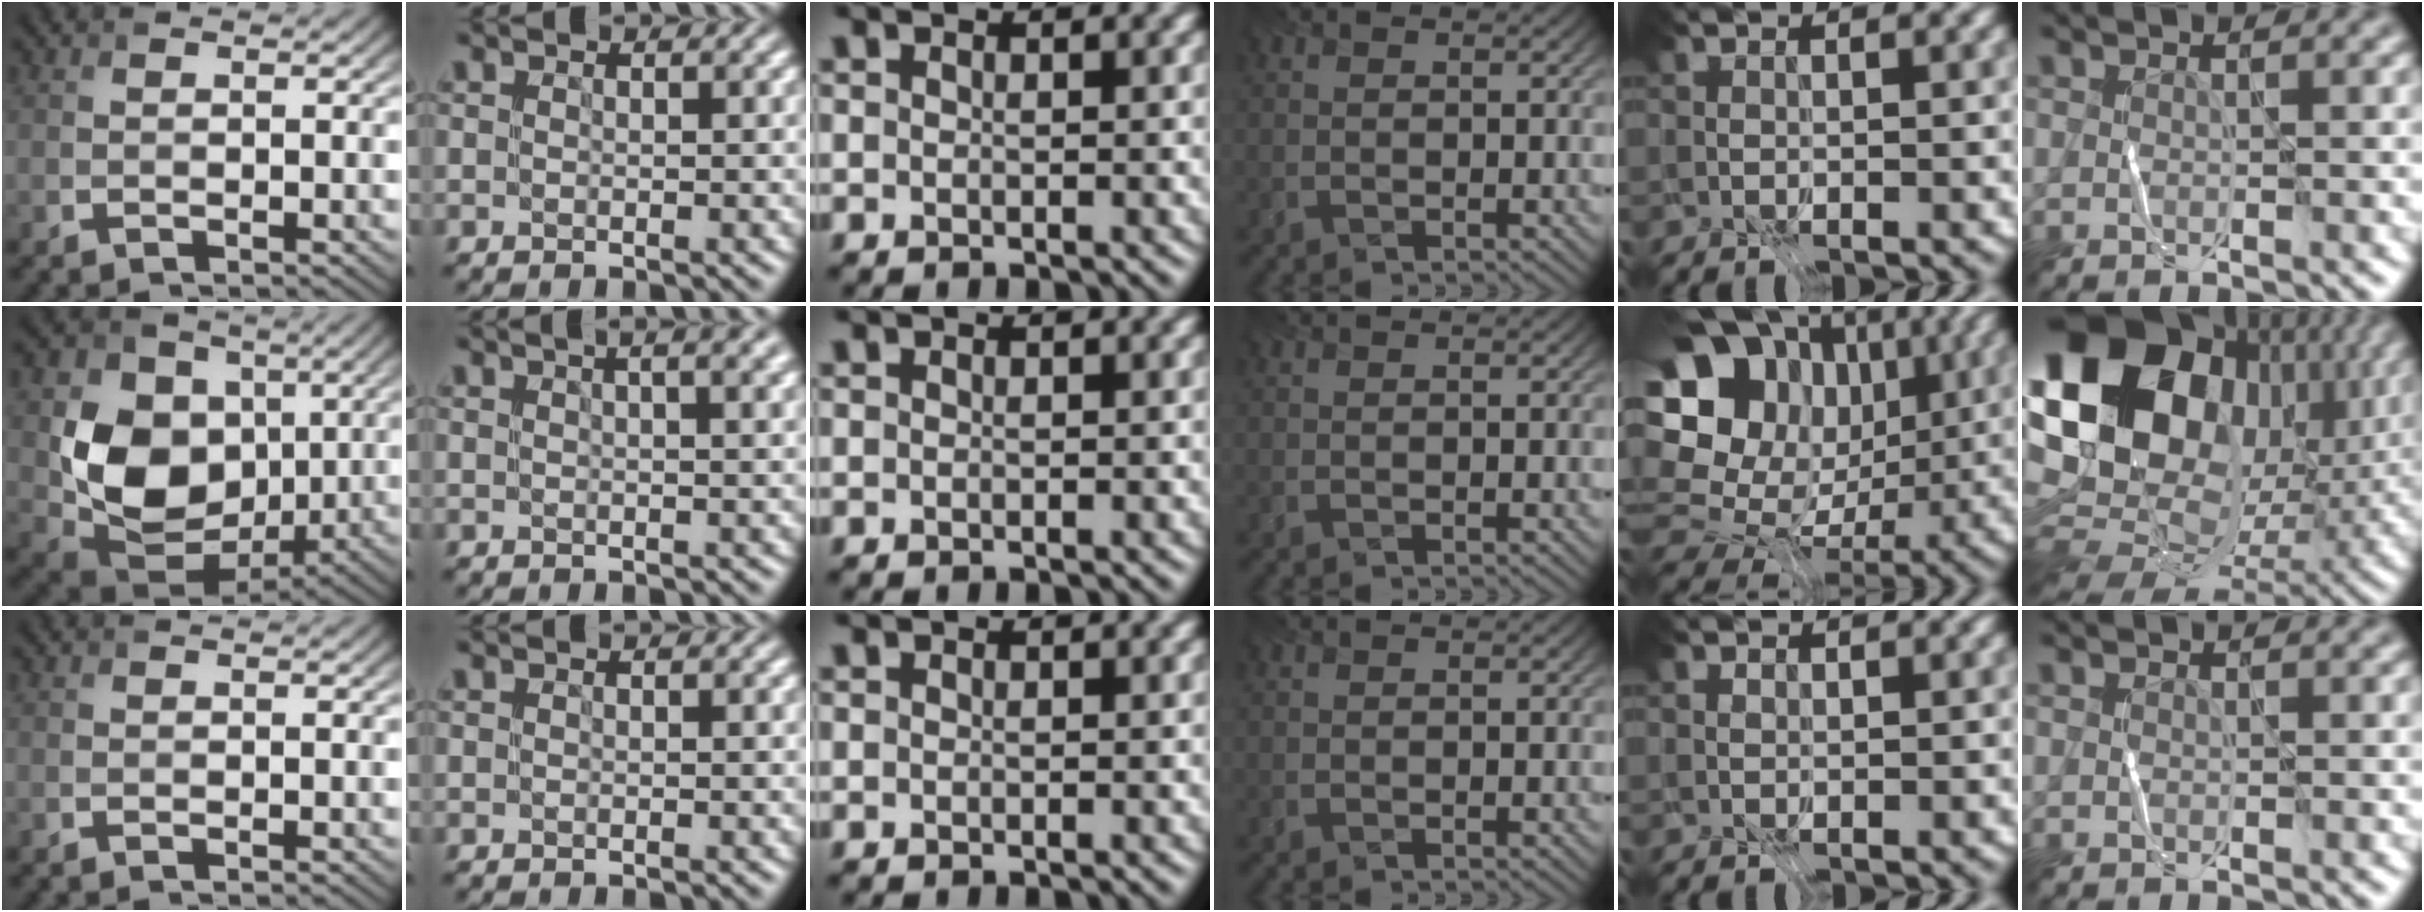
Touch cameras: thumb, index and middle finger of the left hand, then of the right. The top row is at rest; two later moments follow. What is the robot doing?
{"motion": "fold", "object": "receipt paper"}